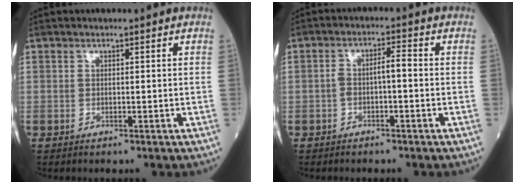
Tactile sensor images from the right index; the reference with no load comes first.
{"total": 3.2, "force": [-0.6, 0.8, 3.1], "torque": [-0.055, 0.020, -0.008]}